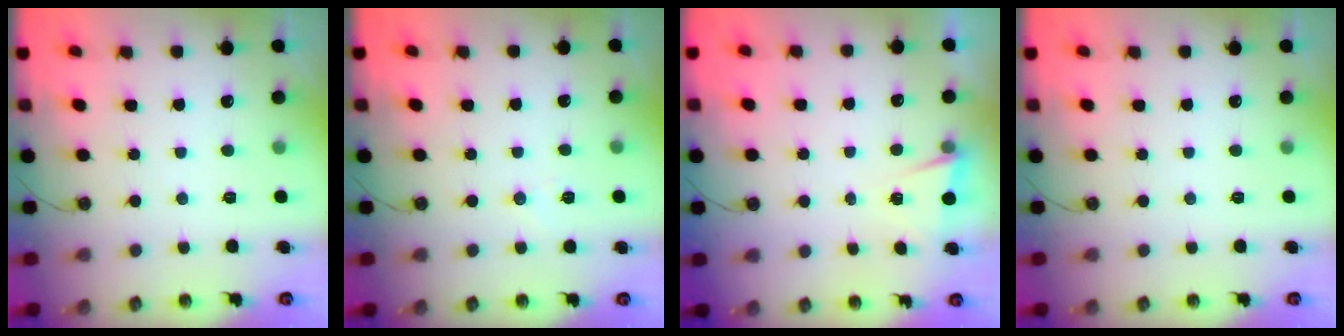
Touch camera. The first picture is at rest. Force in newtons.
{"total": 4.6, "press": 4.5, "slide": 1.1}
{"total": 2.4, "press": 2.2, "slide": 1.1}
{"total": 0.0}